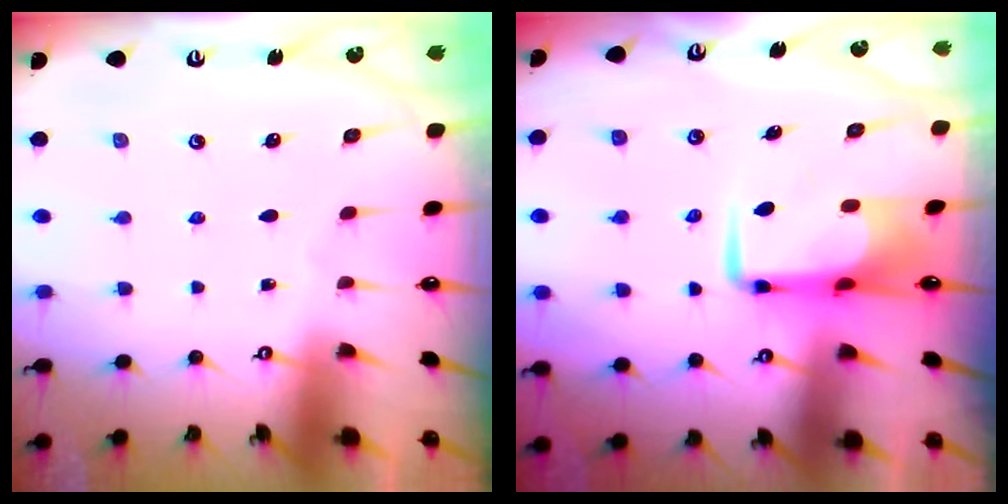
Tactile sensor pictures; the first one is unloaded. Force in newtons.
{"total": 7.7, "press": 7.5, "slide": 1.7}